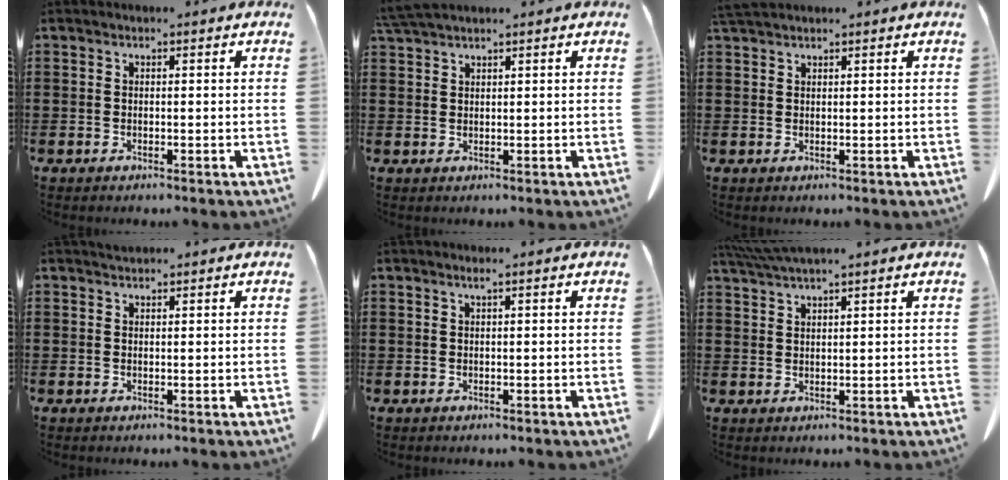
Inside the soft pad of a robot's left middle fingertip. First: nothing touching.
{"total": 2.9, "force": [2.5, 0.1, 1.4], "torque": [-0.035, 0.000, 0.050]}
{"total": 1.8, "force": [1.6, 0.3, 0.7], "torque": [-0.018, 0.001, 0.032]}
{"total": 0.7, "force": [0.7, 0.2, 0.2], "torque": [-0.005, 0.002, 0.013]}
{"total": 0.8, "force": [0.4, -0.2, 0.6], "torque": [-0.011, -0.004, 0.009]}
{"total": 3.1, "force": [2.7, -0.2, 1.4], "torque": [-0.035, -0.003, 0.053]}